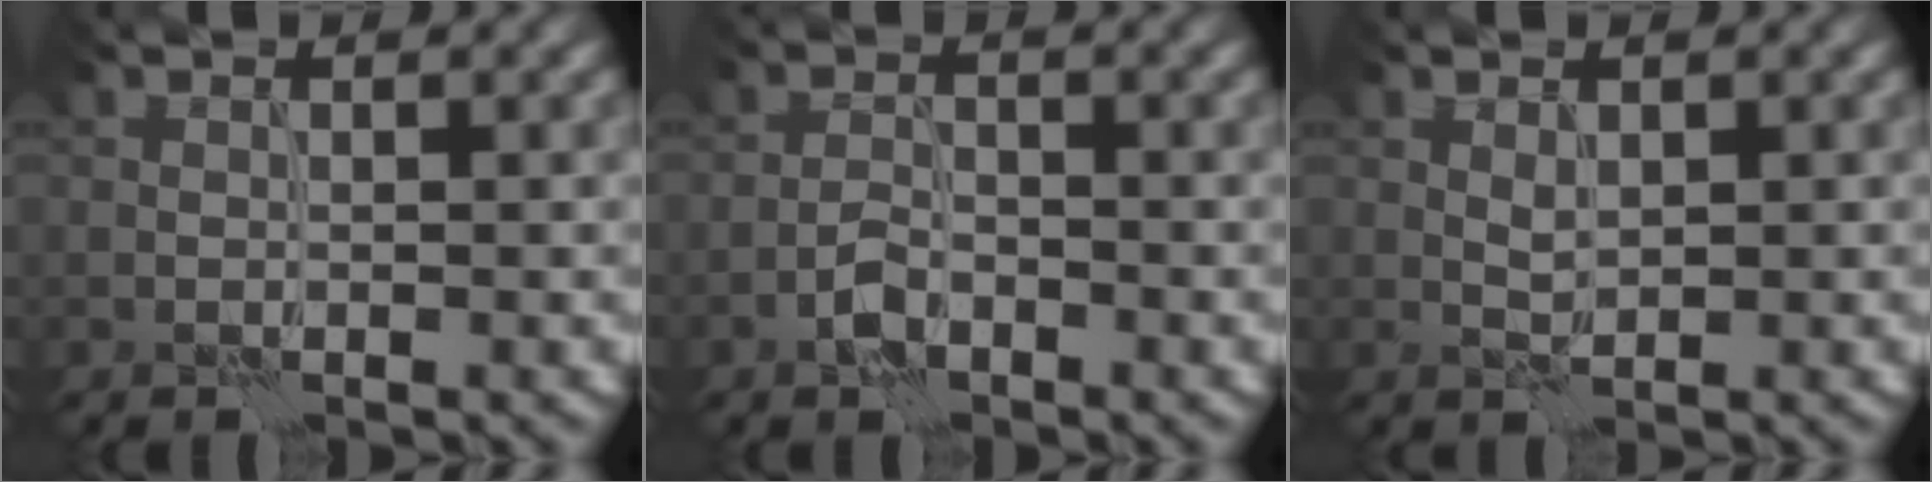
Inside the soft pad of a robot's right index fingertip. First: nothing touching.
{"total": 2.0, "force": [-1.2, 0.9, 1.2], "torque": [-0.021, 0.006, -0.027]}
{"total": 0.9, "force": [0.5, 0.4, 0.7], "torque": [-0.019, 0.000, 0.013]}